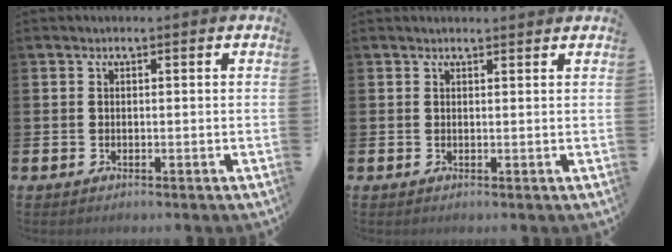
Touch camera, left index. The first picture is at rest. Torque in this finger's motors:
{"motor_torque": [0.00, -2.14, 0.00, 0.00]}